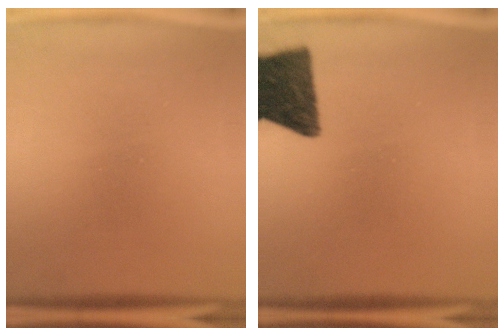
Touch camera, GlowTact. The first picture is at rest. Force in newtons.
{"total": 12.9}